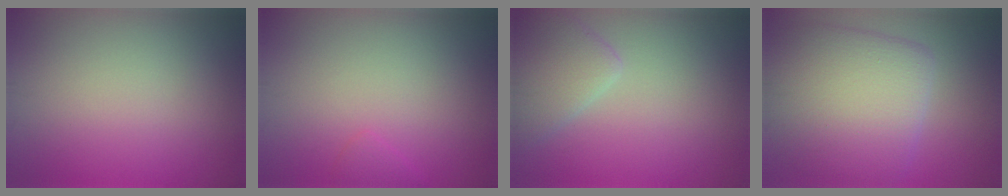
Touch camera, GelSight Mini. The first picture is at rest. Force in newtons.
{"total": 1.0, "press": 1.0, "slide": 0.2}
{"total": 3.4, "press": 3.4, "slide": 0.2}
{"total": 9.2, "press": 9.2, "slide": 0.5}